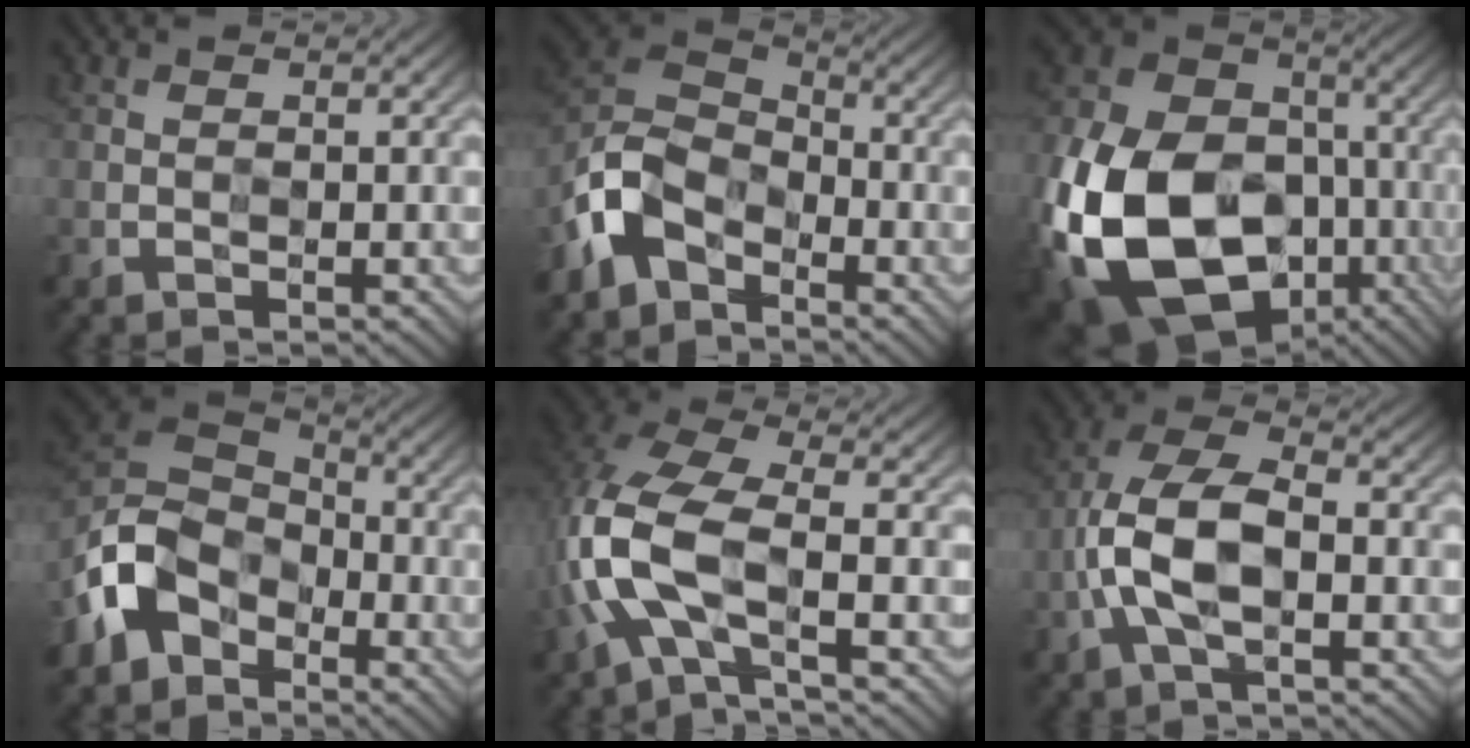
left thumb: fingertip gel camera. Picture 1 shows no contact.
{"total": 8.9, "force": [-5.5, 5.9, 3.9], "torque": [-0.083, 0.000, -0.131]}
{"total": 19.5, "force": [-7.0, 14.1, 11.5], "torque": [-0.287, -0.042, -0.124]}
{"total": 8.8, "force": [-4.9, 6.5, 3.2], "torque": [-0.069, 0.003, -0.119]}
{"total": 10.3, "force": [-2.6, 5.1, 8.6], "torque": [-0.225, 0.005, -0.060]}
{"total": 9.1, "force": [-2.1, 4.7, 7.5], "torque": [-0.158, 0.008, -0.043]}